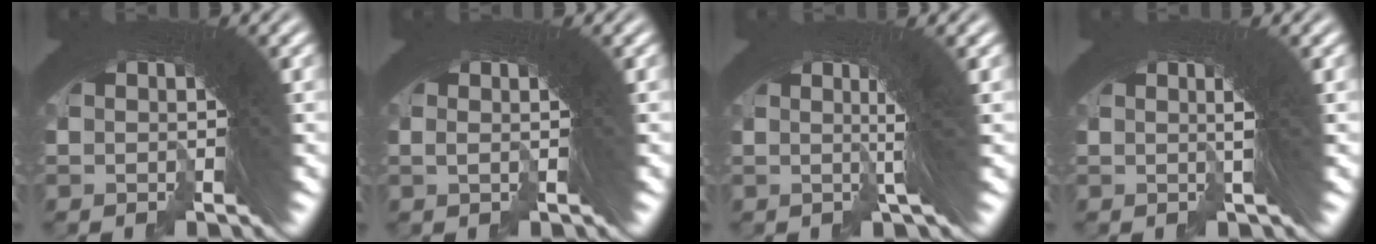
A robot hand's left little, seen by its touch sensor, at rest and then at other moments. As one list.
[{"total": 2.1, "force": [0.7, 1.5, 1.4], "torque": [-0.025, 0.013, 0.003]}, {"total": 5.2, "force": [2.2, 1.8, 4.4], "torque": [-0.059, 0.033, 0.014]}, {"total": 3.0, "force": [1.4, 1.1, 2.5], "torque": [-0.035, 0.020, 0.011]}]